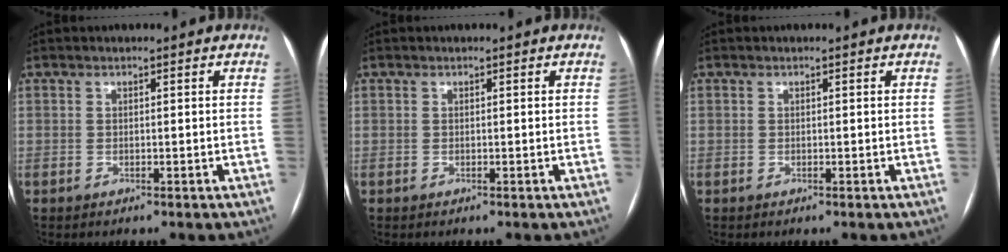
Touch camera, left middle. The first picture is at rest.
{"total": 0.0}
{"total": 0.0}